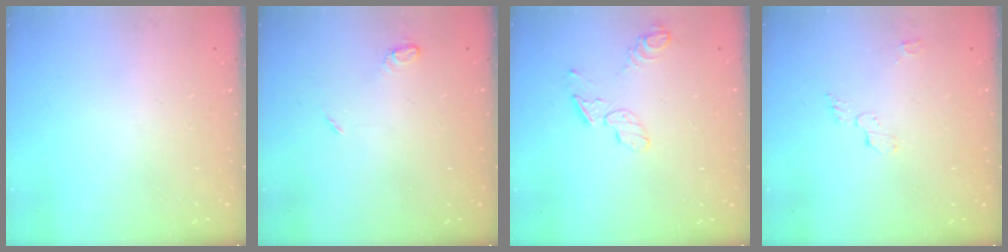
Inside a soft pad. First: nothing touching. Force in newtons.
{"total": 4.3, "press": 4.2, "slide": 0.5}
{"total": 6.5, "press": 6.5, "slide": 0.0}
{"total": 4.9, "press": 4.8, "slide": 0.5}